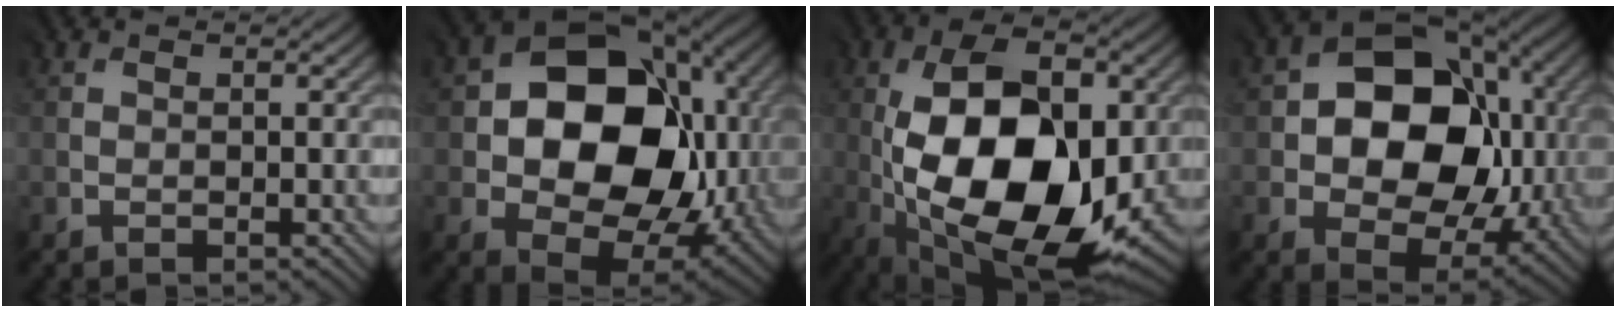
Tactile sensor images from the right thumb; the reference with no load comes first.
{"total": 16.9, "force": [1.6, 12.5, 11.2], "torque": [-0.178, -0.026, 0.039]}
{"total": 18.1, "force": [-1.7, 9.8, 15.2], "torque": [-0.264, 0.002, -0.039]}
{"total": 15.0, "force": [1.4, 11.0, 10.1], "torque": [-0.150, 0.000, 0.027]}